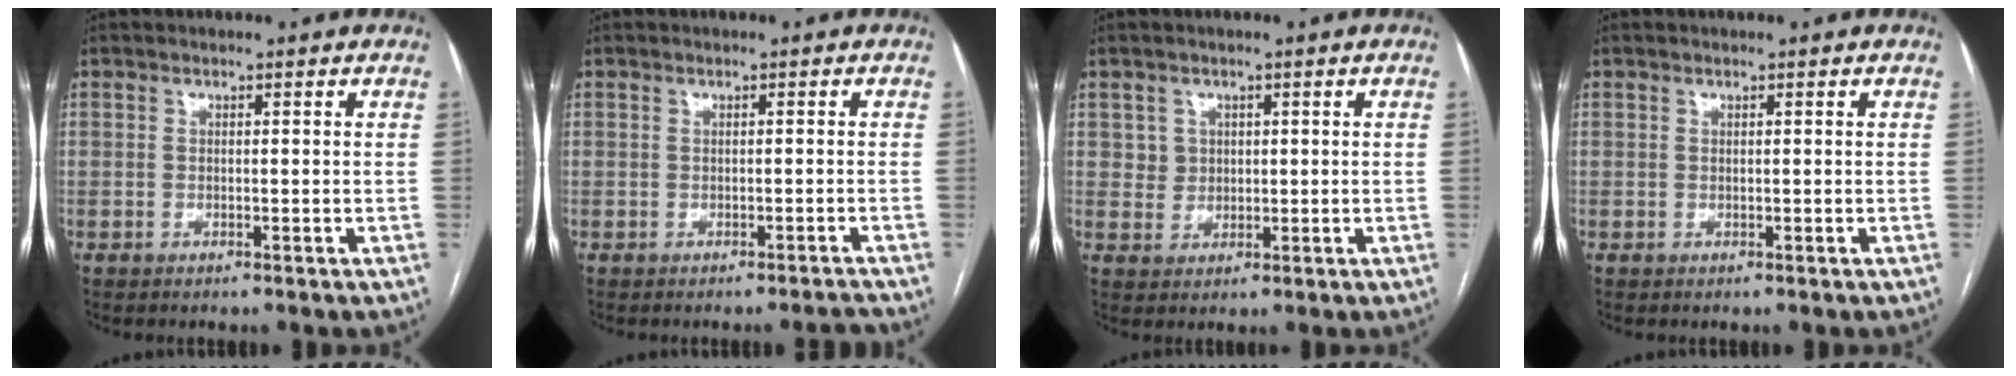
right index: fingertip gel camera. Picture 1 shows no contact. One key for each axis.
{"total": 1.7, "fx": -1.6, "fy": -0.5, "fz": 0.2, "tx": 0.000, "ty": -0.003, "tz": -0.020}
{"total": 2.6, "fx": 0.8, "fy": 2.4, "fz": 0.2, "tx": 0.002, "ty": 0.001, "tz": 0.013}
{"total": 0.0}